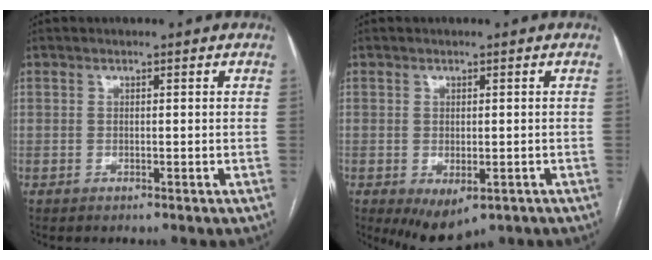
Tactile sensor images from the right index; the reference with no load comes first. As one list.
[{"total": 6.0, "force": [-2.8, 3.3, 4.1], "torque": [-0.059, -0.013, -0.032]}]